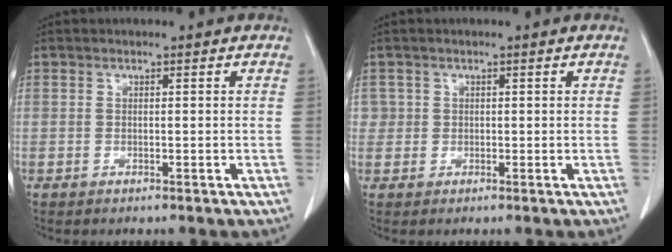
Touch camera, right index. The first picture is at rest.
{"total": 1.6, "force": [0.3, 1.6, 0.0], "torque": [0.017, 0.004, 0.001]}